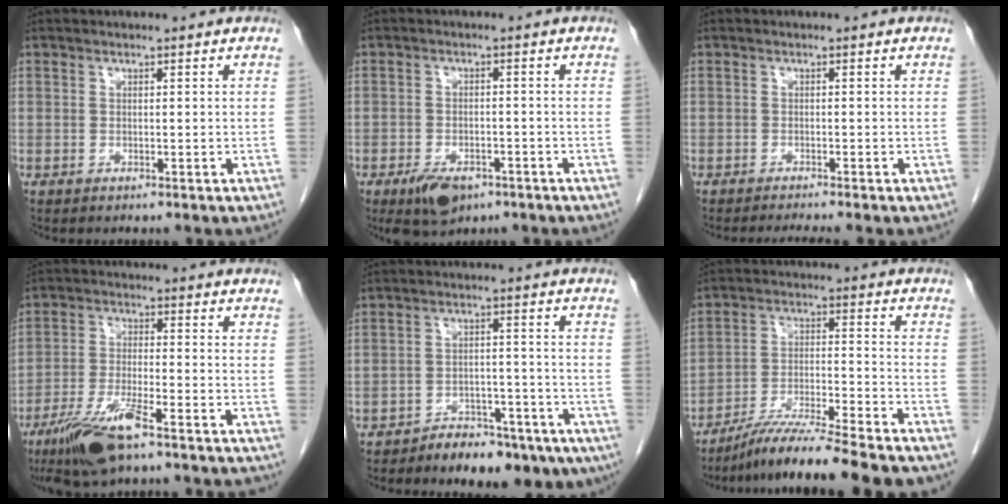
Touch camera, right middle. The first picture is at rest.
{"total": 5.6, "force": [-3.5, 2.8, 3.4], "torque": [-0.061, -0.003, -0.052]}
{"total": 2.9, "force": [-2.6, -0.7, 1.2], "torque": [-0.016, -0.007, -0.041]}
{"total": 11.3, "force": [-8.2, 1.2, 7.7], "torque": [-0.145, -0.022, -0.144]}
{"total": 9.8, "force": [-7.5, 4.6, 4.5], "torque": [-0.043, 0.019, -0.107]}
{"total": 15.0, "force": [-12.9, -0.5, 7.6], "torque": [-0.122, -0.018, -0.213]}